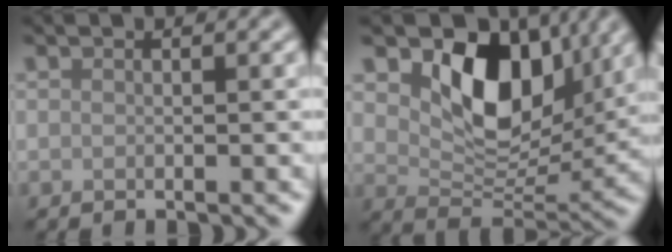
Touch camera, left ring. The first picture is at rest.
{"total": 8.9, "force": [3.3, 5.7, 6.0], "torque": [-0.092, -0.020, 0.062]}